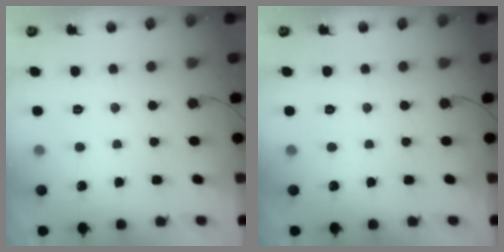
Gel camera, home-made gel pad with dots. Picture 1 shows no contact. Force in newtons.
{"total": 0.0}